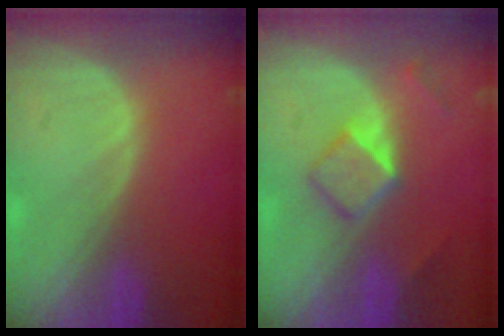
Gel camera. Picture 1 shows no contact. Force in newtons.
{"total": 5.3, "press": 4.6, "slide": 2.7}